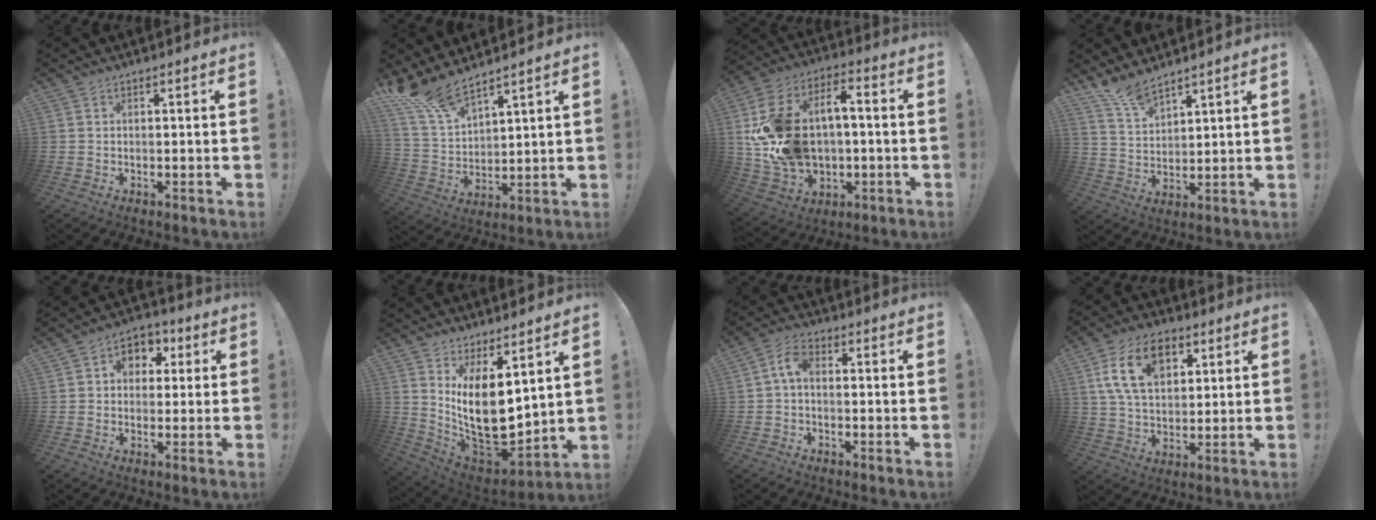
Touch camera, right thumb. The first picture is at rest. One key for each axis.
{"total": 10.9, "fx": 9.8, "fy": 2.5, "fz": 4.1, "tx": -0.107, "ty": -0.066, "tz": 0.186}
{"total": 19.4, "fx": 0.0, "fy": 14.5, "fz": 13.0, "tx": -0.258, "ty": 0.012, "tz": 0.011}
{"total": 7.1, "fx": 6.4, "fy": 1.8, "fz": 2.6, "tx": -0.063, "ty": -0.042, "tz": 0.123}
{"total": 6.7, "fx": 1.1, "fy": 5.9, "fz": 3.0, "tx": -0.036, "ty": 0.004, "tz": 0.023}
{"total": 16.6, "fx": 3.3, "fy": 8.7, "fz": 13.7, "tx": -0.251, "ty": -0.051, "tz": 0.072}
{"total": 5.3, "fx": 0.0, "fy": 3.0, "fz": 4.4, "tx": -0.100, "ty": 0.009, "tz": 0.000}
{"total": 16.3, "fx": 6.7, "fy": 10.3, "fz": 10.7, "tx": -0.186, "ty": -0.007, "tz": 0.125}